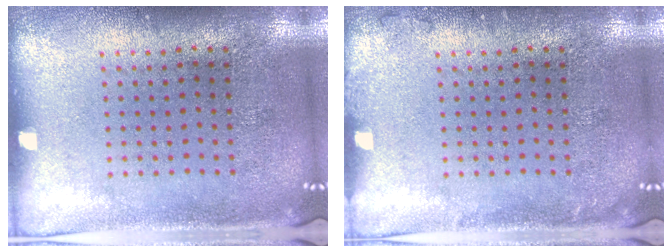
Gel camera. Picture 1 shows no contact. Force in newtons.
{"total": 0.8, "press": 0.7, "slide": 0.2}